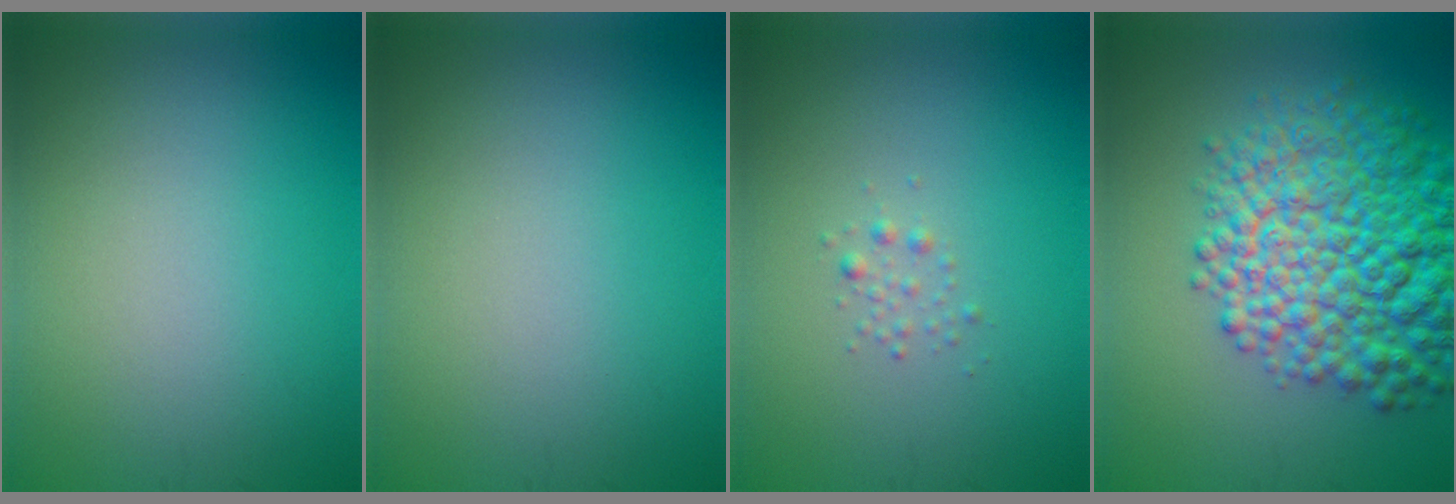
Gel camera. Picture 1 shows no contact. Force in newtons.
{"total": 0.0}
{"total": 0.8, "press": 0.8, "slide": 0.0}
{"total": 11.8, "press": 11.8, "slide": 0.5}